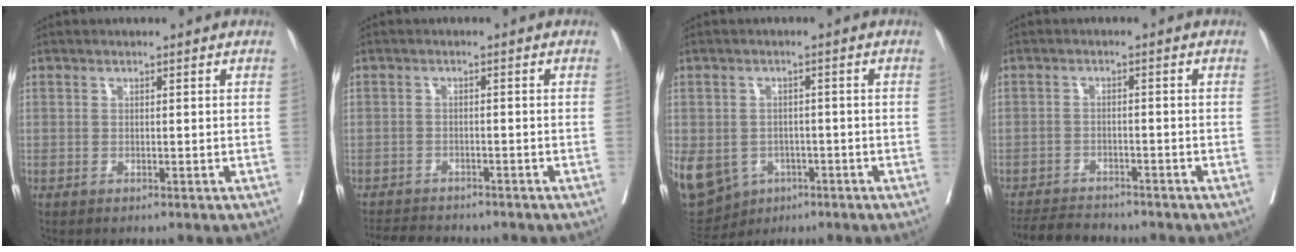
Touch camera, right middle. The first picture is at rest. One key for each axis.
{"total": 6.1, "fx": -5.7, "fy": 1.5, "fz": 1.6, "tx": -0.022, "ty": -0.008, "tz": -0.085}
{"total": 22.3, "fx": -8.7, "fy": 18.4, "fz": 9.1, "tx": -0.338, "ty": -0.017, "tz": -0.121}
{"total": 5.8, "fx": -5.6, "fy": 1.2, "fz": 1.0, "tx": -0.013, "ty": -0.014, "tz": -0.090}